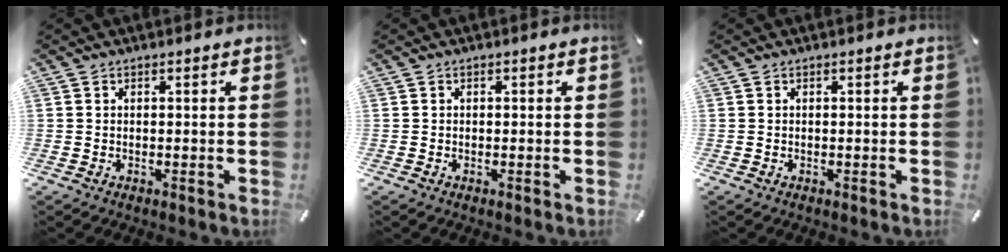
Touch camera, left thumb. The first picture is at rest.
{"total": 0.0}
{"total": 0.0}